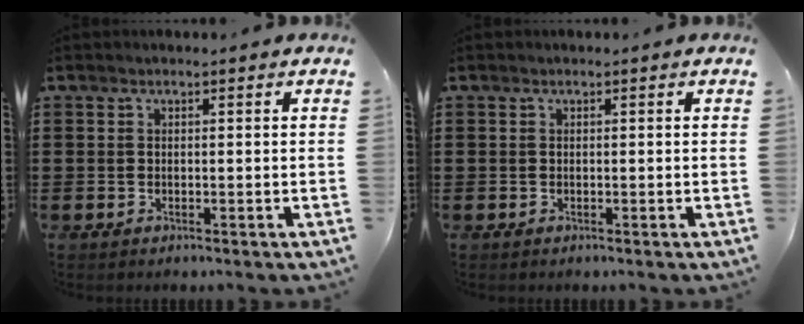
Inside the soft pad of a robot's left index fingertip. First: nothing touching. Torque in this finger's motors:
{"motor_torque": [-0.05, -0.02, 0.03, -0.01]}